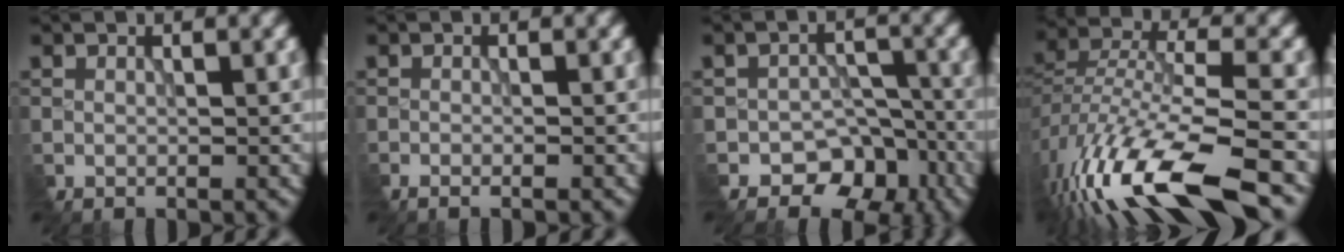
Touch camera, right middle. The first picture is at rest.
{"total": 1.3, "force": [-1.1, 0.0, 0.7], "torque": [-0.017, -0.004, -0.021]}
{"total": 6.6, "force": [-5.0, 4.1, 1.5], "torque": [0.008, 0.000, -0.073]}
{"total": 12.9, "force": [-8.6, 3.5, 9.0], "torque": [-0.190, -0.010, -0.159]}